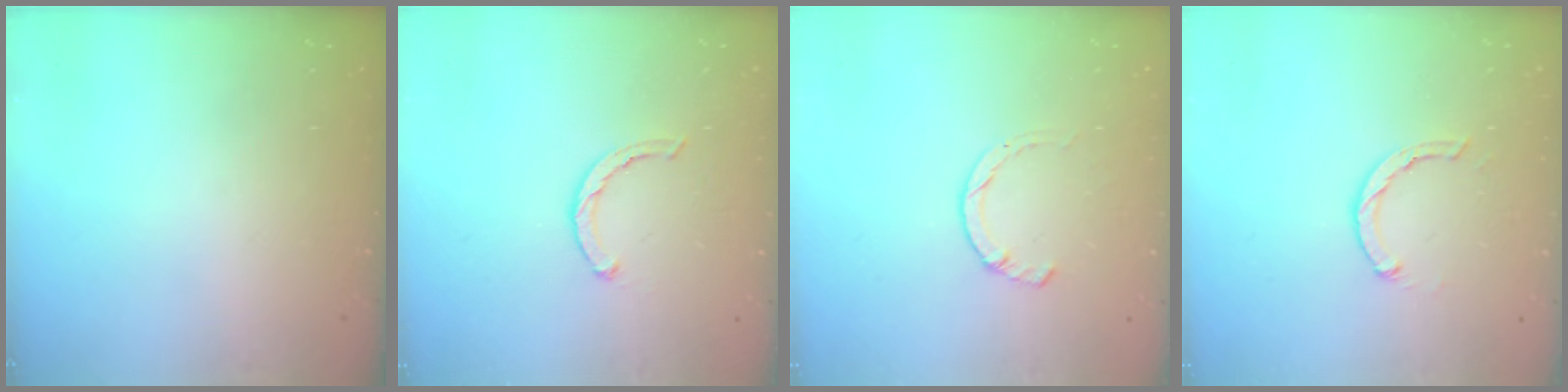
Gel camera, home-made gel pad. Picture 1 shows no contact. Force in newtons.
{"total": 2.7, "press": 2.7, "slide": 0.4}
{"total": 2.3, "press": 2.3, "slide": 0.5}
{"total": 2.1, "press": 2.1, "slide": 0.3}